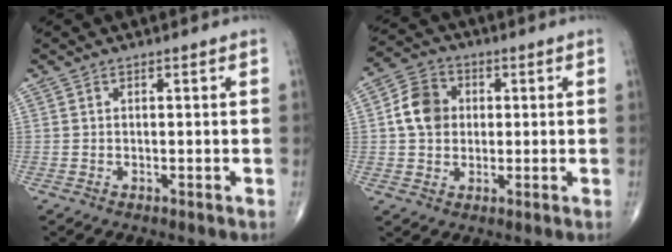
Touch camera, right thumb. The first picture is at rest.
{"total": 8.2, "force": [0.9, 6.7, 4.7], "torque": [-0.069, 0.011, 0.008]}